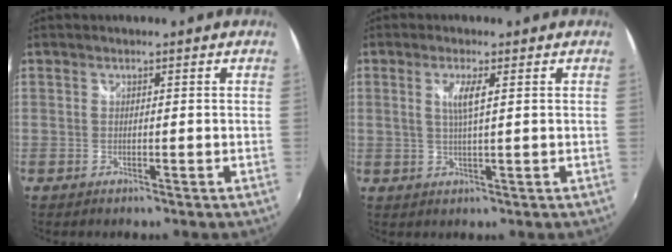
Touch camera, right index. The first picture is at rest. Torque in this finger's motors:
{"motor_torque": [0.04, 0.02, 0.09, 0.06]}